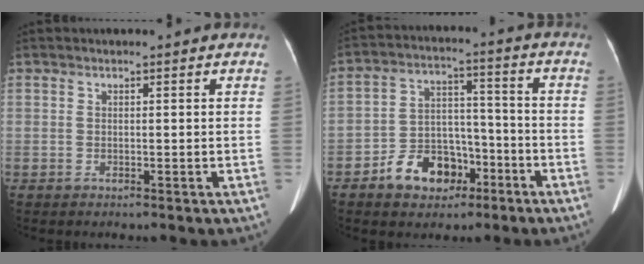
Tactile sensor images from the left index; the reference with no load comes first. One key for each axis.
{"total": 9.4, "fx": -5.4, "fy": 6.2, "fz": 4.7, "tx": -0.088, "ty": 0.026, "tz": -0.084}